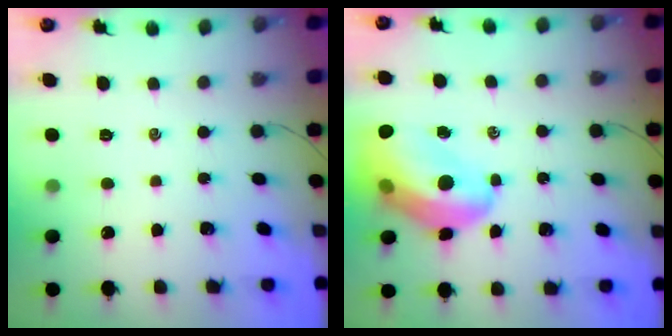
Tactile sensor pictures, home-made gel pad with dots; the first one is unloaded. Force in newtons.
{"total": 16.8, "press": 16.2, "slide": 4.5}